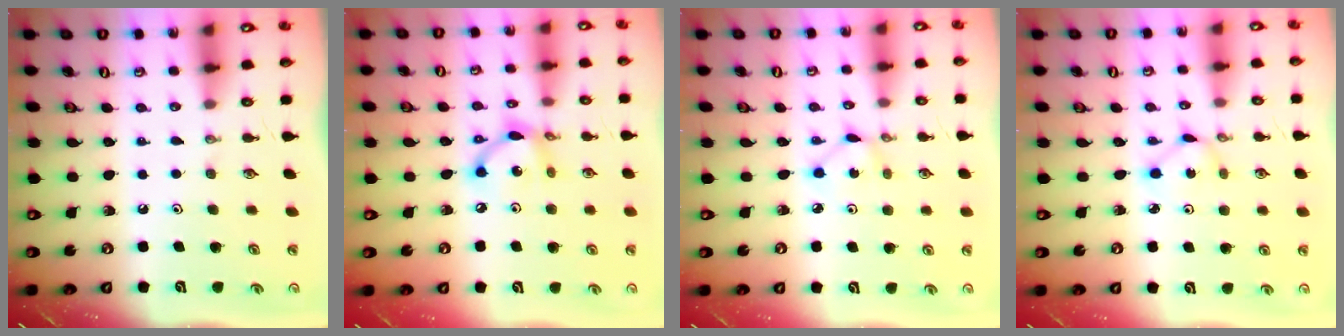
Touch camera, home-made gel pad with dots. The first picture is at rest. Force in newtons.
{"total": 9.3, "press": 9.3, "slide": 0.7}
{"total": 1.7, "press": 1.7, "slide": 0.1}
{"total": 1.6, "press": 1.6, "slide": 0.2}